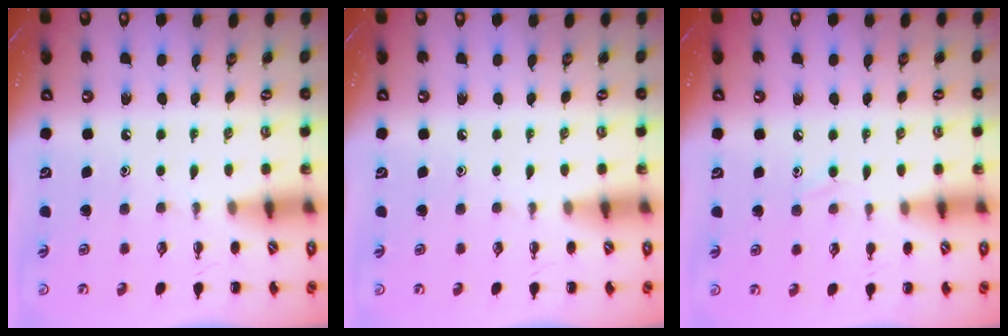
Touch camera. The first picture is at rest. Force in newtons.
{"total": 0.0}
{"total": 6.9, "press": 6.5, "slide": 2.5}